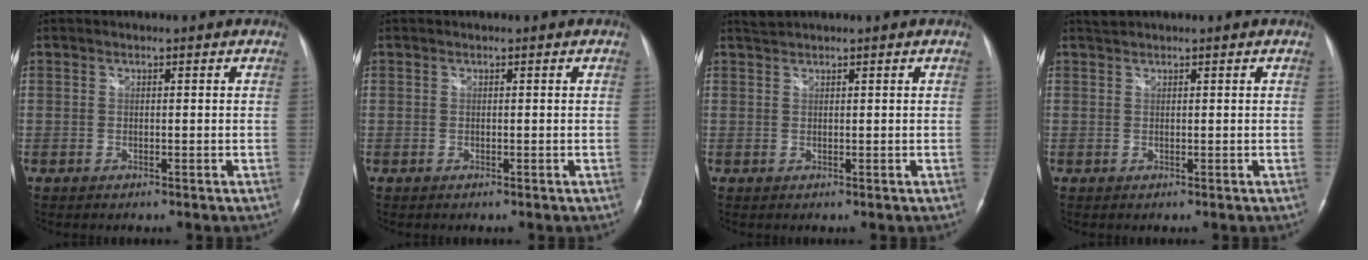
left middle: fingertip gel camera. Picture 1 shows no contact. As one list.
[{"total": 0.0}, {"total": 1.0, "force": [1.0, -0.3, 0.0], "torque": [-0.006, 0.009, 0.026]}, {"total": 0.9, "force": [0.9, 0.0, 0.1], "torque": [-0.010, 0.011, 0.021]}]